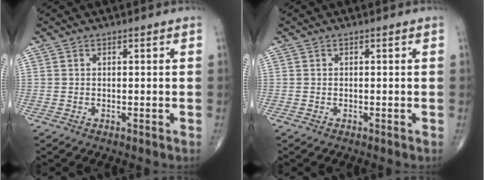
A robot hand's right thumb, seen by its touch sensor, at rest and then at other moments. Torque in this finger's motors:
{"motor_torque": [-0.04, 0.06, -0.03, -0.01, 0.02]}